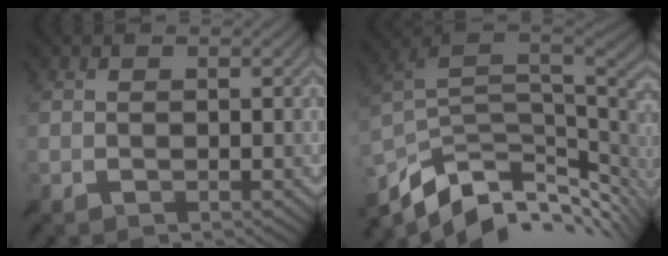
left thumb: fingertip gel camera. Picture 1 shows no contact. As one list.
[{"total": 12.0, "force": [-5.3, 5.8, 9.0], "torque": [-0.205, -0.021, -0.082]}]